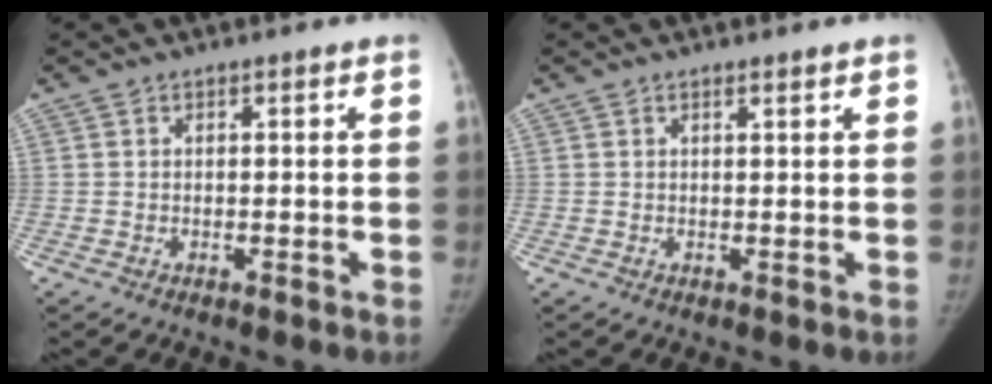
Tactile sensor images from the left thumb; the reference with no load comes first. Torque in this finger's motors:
{"motor_torque": [-0.48, -0.20, 0.09, 0.15, -0.05]}